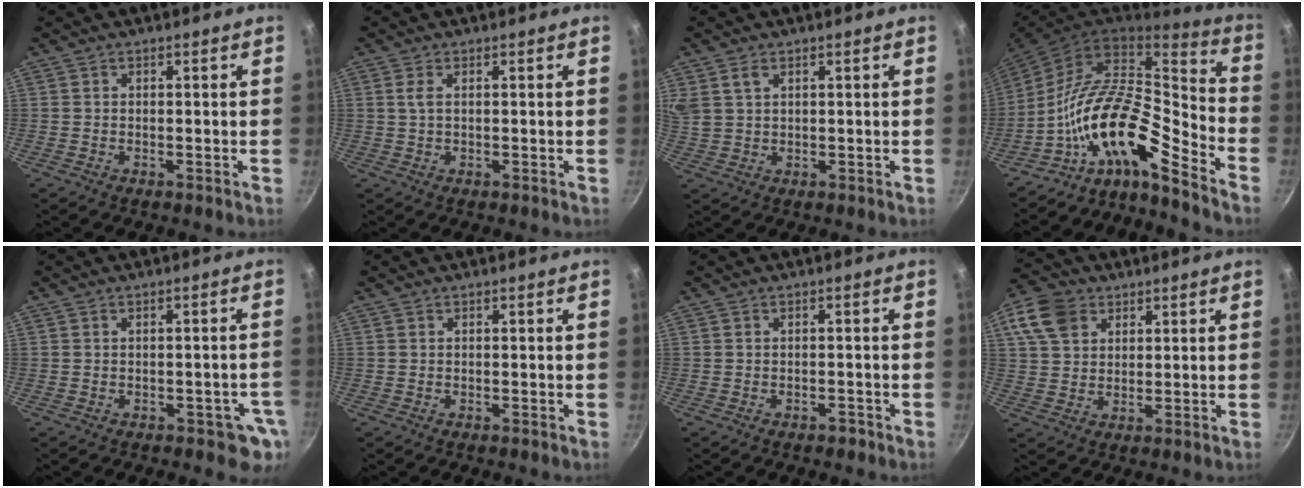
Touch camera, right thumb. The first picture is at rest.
{"total": 1.8, "force": [0.4, 0.8, 1.5], "torque": [-0.031, 0.001, 0.010]}
{"total": 5.3, "force": [2.6, 3.5, 3.0], "torque": [-0.055, 0.004, 0.057]}
{"total": 17.6, "force": [-9.9, 6.4, 13.0], "torque": [-0.209, 0.086, -0.205]}
{"total": 3.9, "force": [-1.5, 2.5, 2.7], "torque": [-0.003, 0.015, -0.011]}
{"total": 0.0}
{"total": 1.3, "force": [-0.9, 0.7, 0.6], "torque": [-0.006, 0.012, -0.006]}
{"total": 10.4, "force": [4.7, 7.6, 5.2], "torque": [-0.086, 0.001, 0.082]}